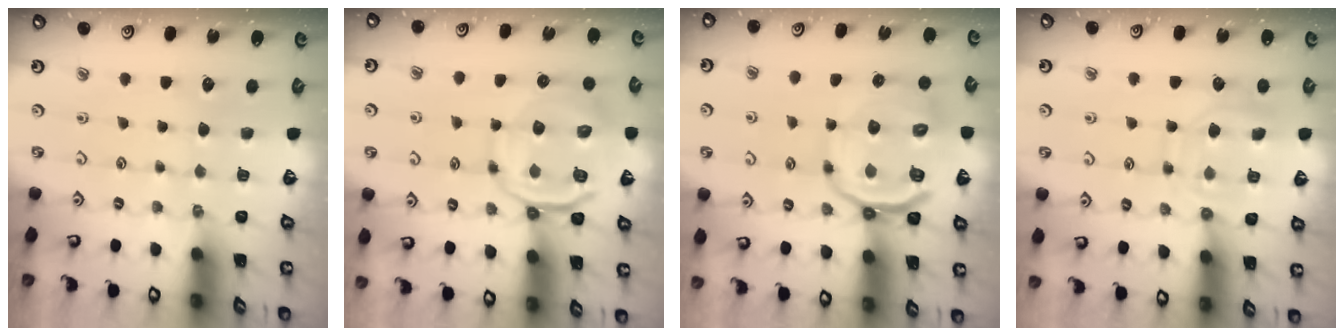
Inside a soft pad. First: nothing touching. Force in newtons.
{"total": 10.2, "press": 10.0, "slide": 1.8}
{"total": 13.9, "press": 13.7, "slide": 2.6}
{"total": 12.0, "press": 11.9, "slide": 1.1}